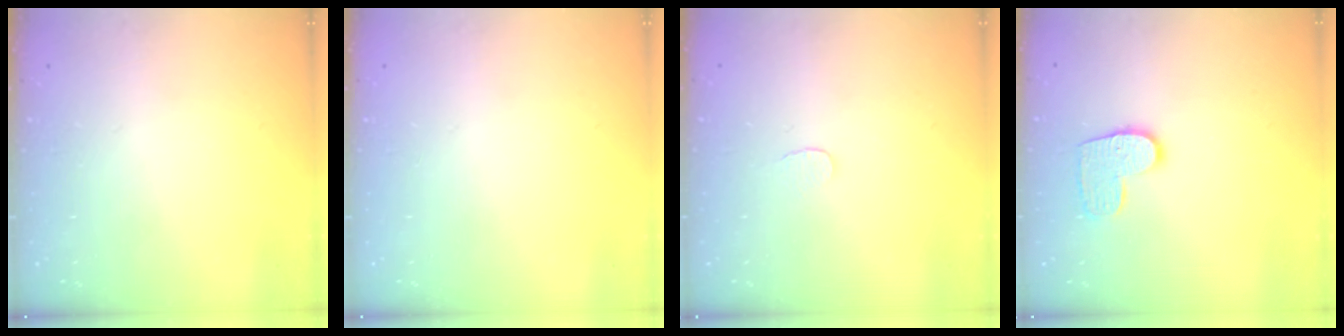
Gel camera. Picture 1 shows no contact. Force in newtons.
{"total": 0.0}
{"total": 3.0, "press": 3.0, "slide": 0.2}
{"total": 8.7, "press": 8.7, "slide": 0.4}